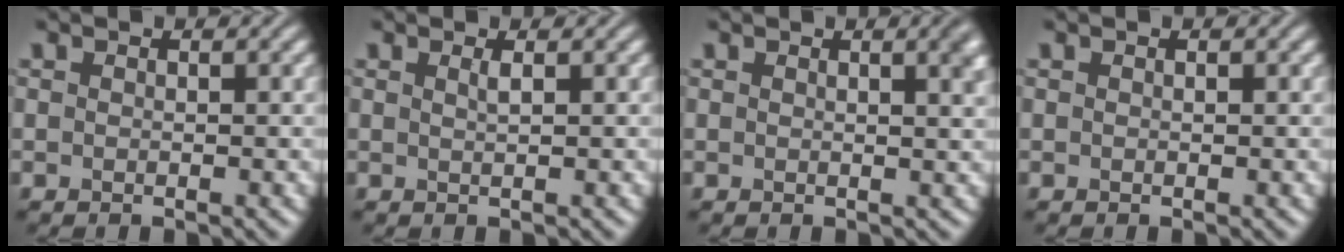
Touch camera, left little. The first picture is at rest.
{"total": 0.9, "force": [0.4, 0.3, 0.8], "torque": [-0.008, 0.002, 0.004]}
{"total": 3.1, "force": [1.2, 1.2, 2.6], "torque": [-0.012, 0.011, 0.011]}
{"total": 0.0}